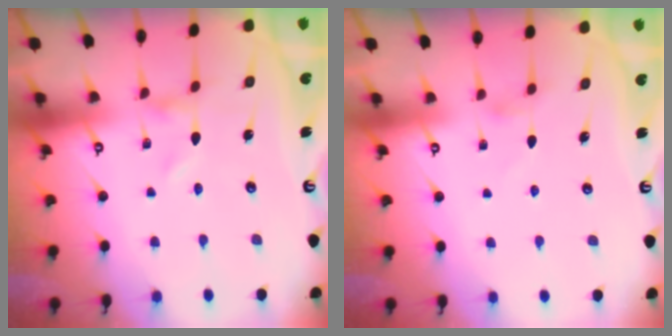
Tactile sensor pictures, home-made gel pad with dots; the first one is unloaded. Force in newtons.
{"total": 0.9, "press": 0.9, "slide": 0.3}